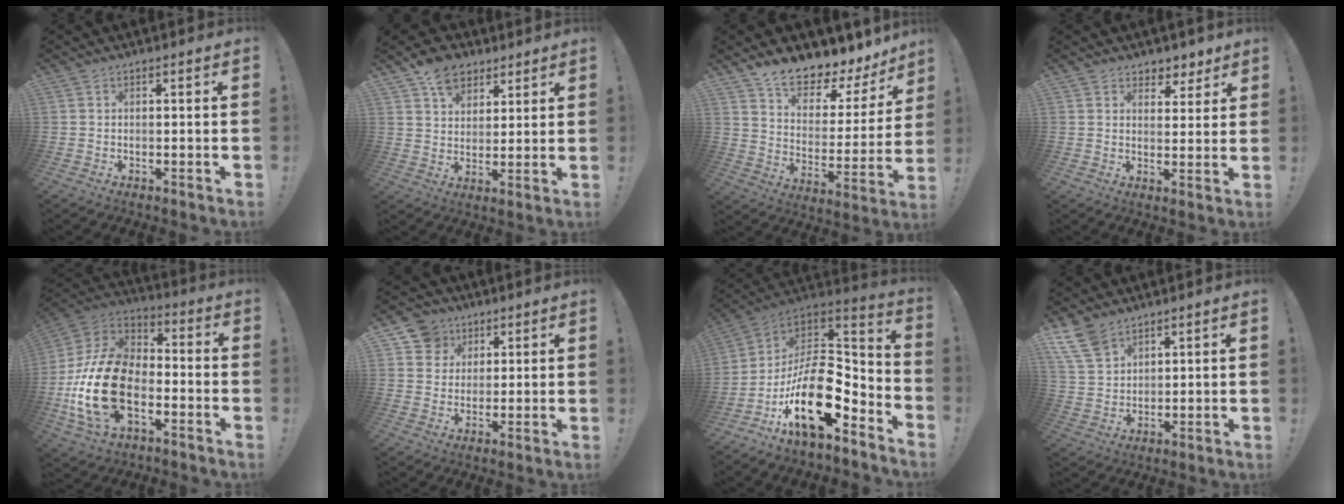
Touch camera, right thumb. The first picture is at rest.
{"total": 9.5, "force": [6.2, 6.3, 3.5], "torque": [-0.052, -0.032, 0.121]}
{"total": 11.2, "force": [9.9, 3.2, 4.1], "torque": [-0.066, -0.098, 0.170]}
{"total": 5.0, "force": [3.9, 3.1, 0.5], "torque": [0.012, -0.037, 0.071]}
{"total": 23.6, "force": [-6.2, 14.6, 17.4], "torque": [-0.359, 0.042, -0.094]}
{"total": 8.7, "force": [4.2, 7.5, 1.4], "torque": [-0.020, -0.029, 0.086]}
{"total": 22.0, "force": [-5.9, 11.9, 17.6], "torque": [-0.297, 0.032, -0.090]}
{"total": 9.6, "force": [7.0, 5.0, 4.2], "torque": [-0.087, -0.033, 0.142]}